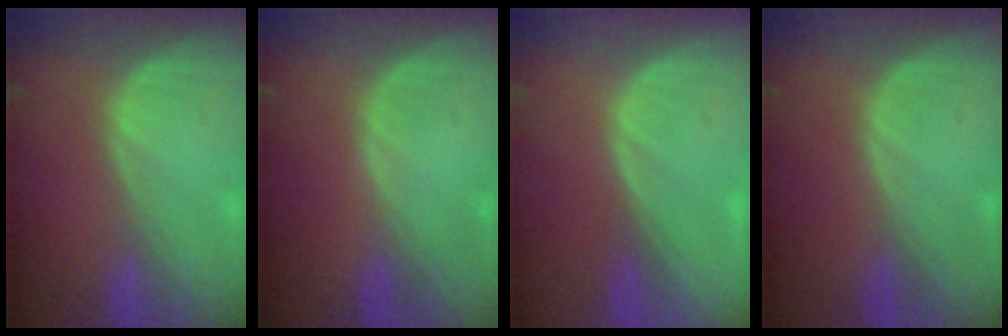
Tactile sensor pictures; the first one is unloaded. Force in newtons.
{"total": 0.0}
{"total": 0.0}
{"total": 0.0}